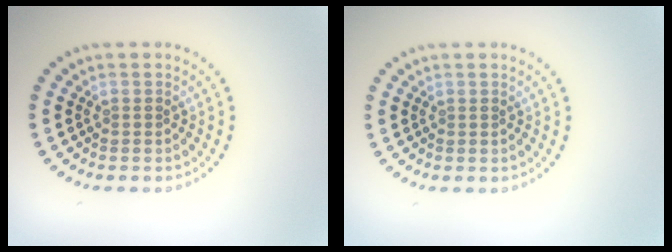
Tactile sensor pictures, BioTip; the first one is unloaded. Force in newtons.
{"total": 0.0}